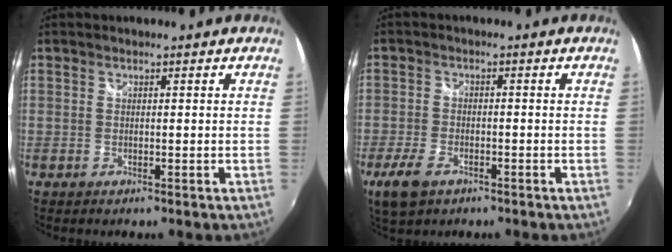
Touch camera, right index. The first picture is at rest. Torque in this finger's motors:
{"motor_torque": [0.28, -0.31, 0.23, 0.02]}